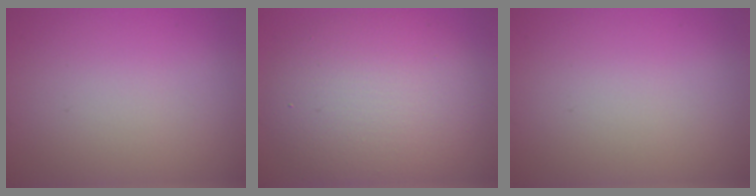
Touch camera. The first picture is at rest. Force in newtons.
{"total": 8.5, "press": 8.5, "slide": 0.3}
{"total": 0.0}